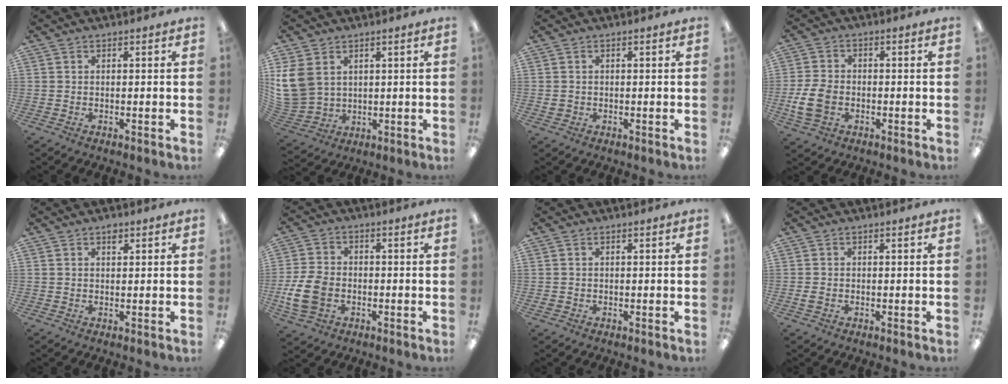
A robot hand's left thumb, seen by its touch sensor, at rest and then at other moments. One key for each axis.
{"total": 10.3, "fx": 3.3, "fy": 8.2, "fz": 5.3, "tx": -0.143, "ty": -0.006, "tz": 0.065}
{"total": 1.0, "fx": -0.1, "fy": 0.9, "fz": 0.3, "tx": -0.005, "ty": 0.002, "tz": -0.003}
{"total": 7.5, "fx": -2.1, "fy": 5.3, "fz": 4.9, "tx": -0.101, "ty": 0.003, "tz": -0.039}
{"total": 1.5, "fx": 1.0, "fy": 0.7, "fz": 0.8, "tx": -0.010, "ty": -0.003, "tz": 0.016}
{"total": 9.5, "fx": -2.8, "fy": 6.7, "fz": 6.2, "tx": -0.143, "ty": 0.002, "tz": -0.049}
{"total": 0.6, "fx": -0.2, "fy": 0.5, "fz": 0.2, "tx": -0.005, "ty": 0.000, "tz": -0.004}
{"total": 1.3, "fx": -0.4, "fy": 0.8, "fz": 0.9, "tx": -0.023, "ty": -0.003, "tz": -0.009}